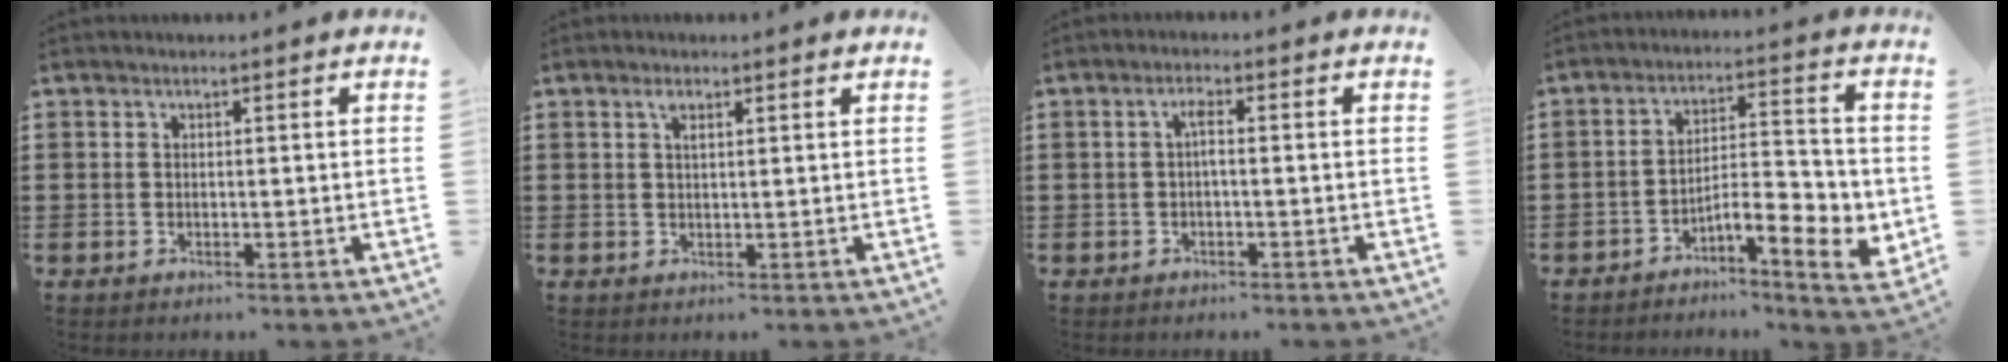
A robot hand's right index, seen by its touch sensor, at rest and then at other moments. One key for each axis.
{"total": 1.6, "fx": 0.9, "fy": 0.4, "fz": 1.3, "tx": -0.020, "ty": -0.001, "tz": 0.013}
{"total": 1.9, "fx": -0.3, "fy": 0.3, "fz": 1.8, "tx": -0.038, "ty": 0.003, "tz": -0.008}
{"total": 7.3, "fx": -3.3, "fy": 2.3, "fz": 6.1, "tx": -0.087, "ty": -0.010, "tz": -0.061}